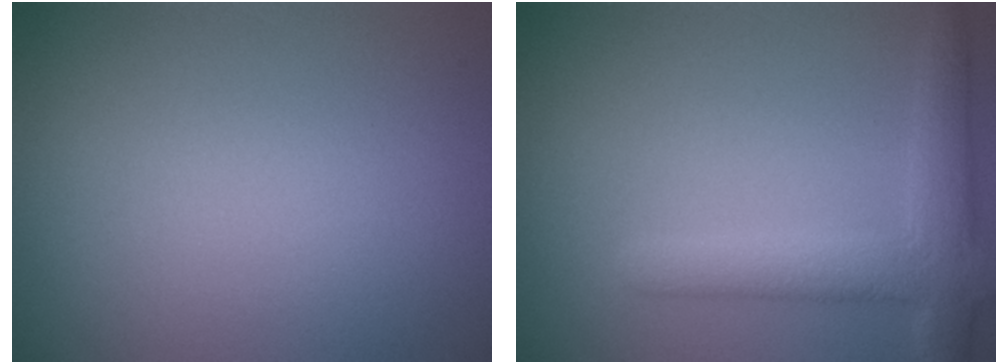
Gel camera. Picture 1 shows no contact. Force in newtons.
{"total": 4.3, "press": 4.3, "slide": 0.4}